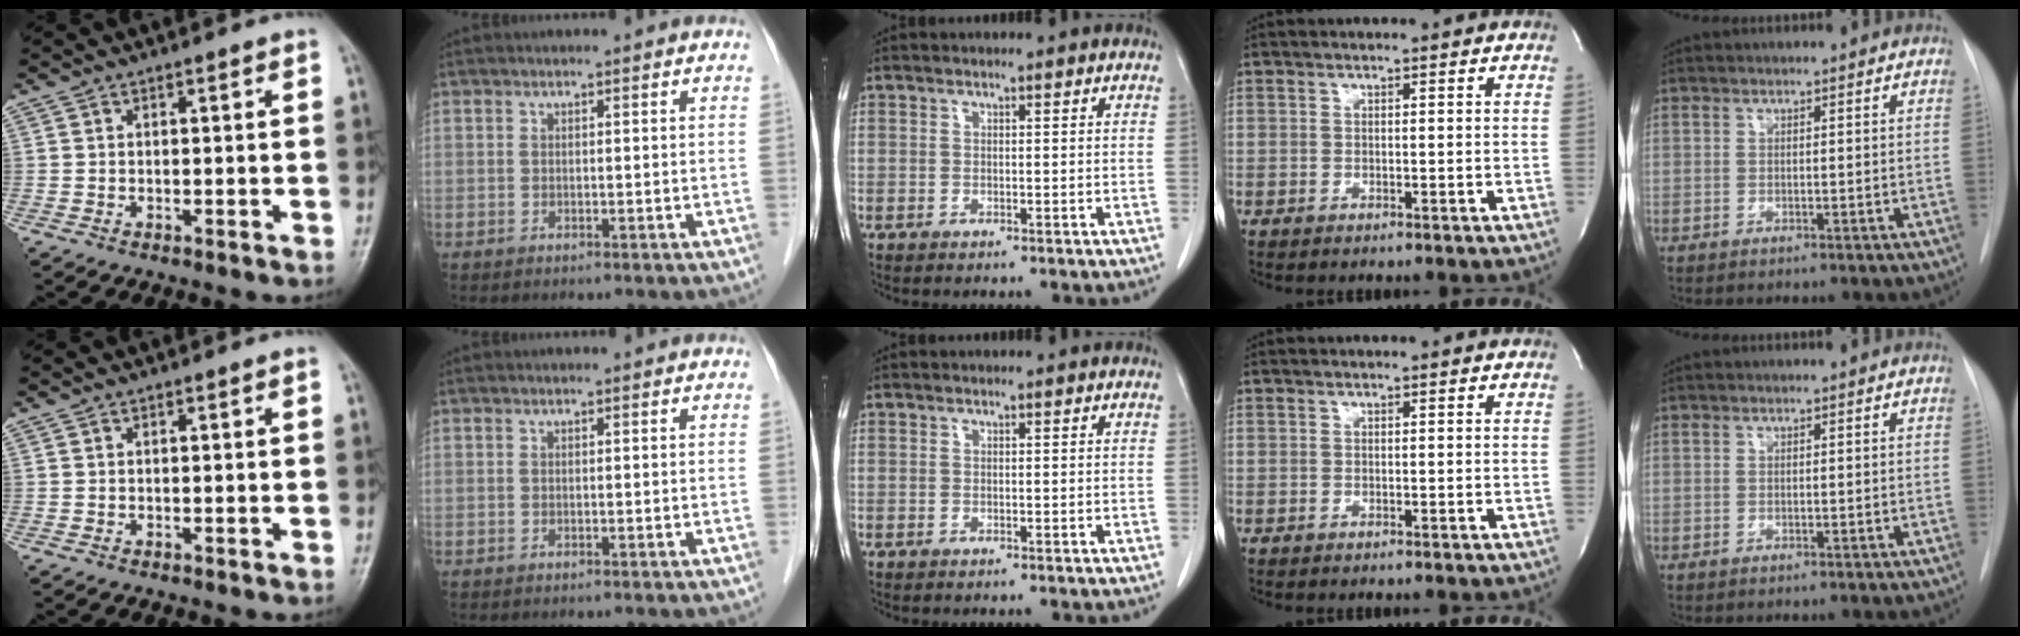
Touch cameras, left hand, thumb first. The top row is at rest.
{}